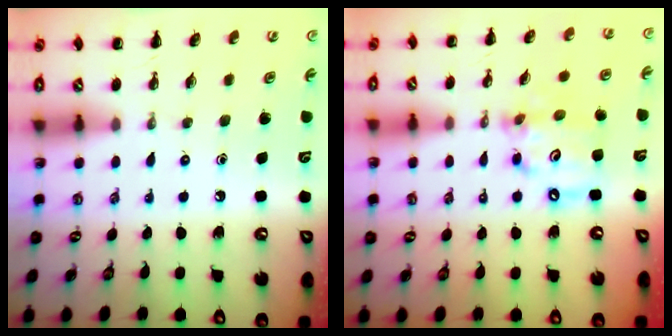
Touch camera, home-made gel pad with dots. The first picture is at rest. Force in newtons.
{"total": 12.3, "press": 12.0, "slide": 2.8}